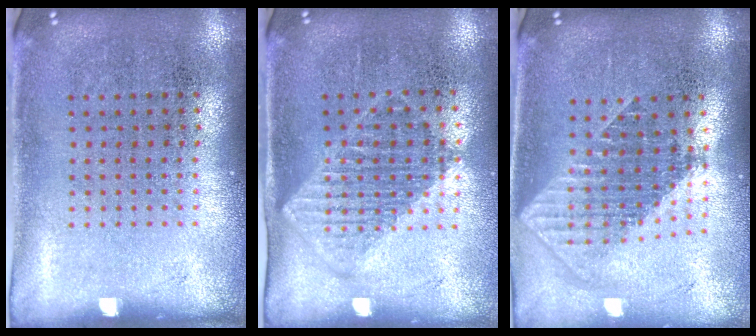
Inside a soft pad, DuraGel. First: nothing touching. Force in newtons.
{"total": 1.2, "press": 1.1, "slide": 0.5}
{"total": 1.8, "press": 1.5, "slide": 1.0}